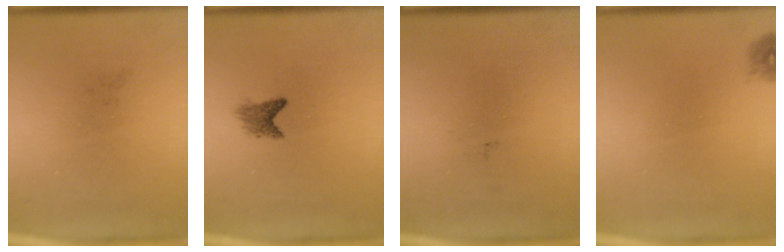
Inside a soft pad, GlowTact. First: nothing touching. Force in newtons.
{"total": 2.1}
{"total": 0.0}
{"total": 0.9}